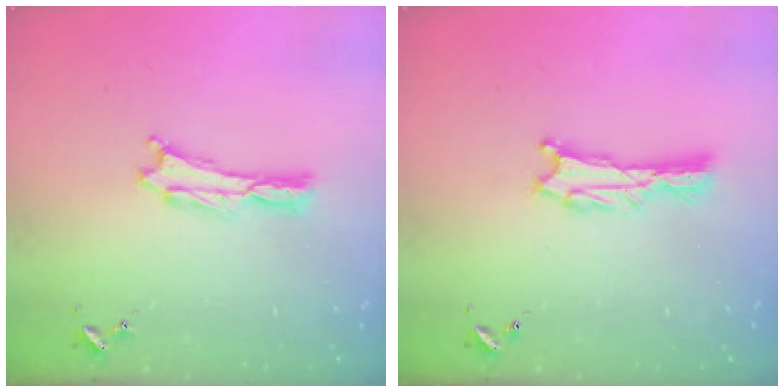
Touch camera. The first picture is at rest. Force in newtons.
{"total": 0.7, "press": 0.7, "slide": 0.1}